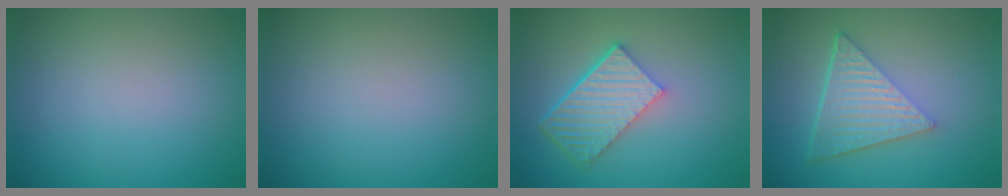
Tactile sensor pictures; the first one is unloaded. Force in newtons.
{"total": 0.0}
{"total": 6.1, "press": 4.2, "slide": 4.4}
{"total": 6.3, "press": 4.2, "slide": 4.7}